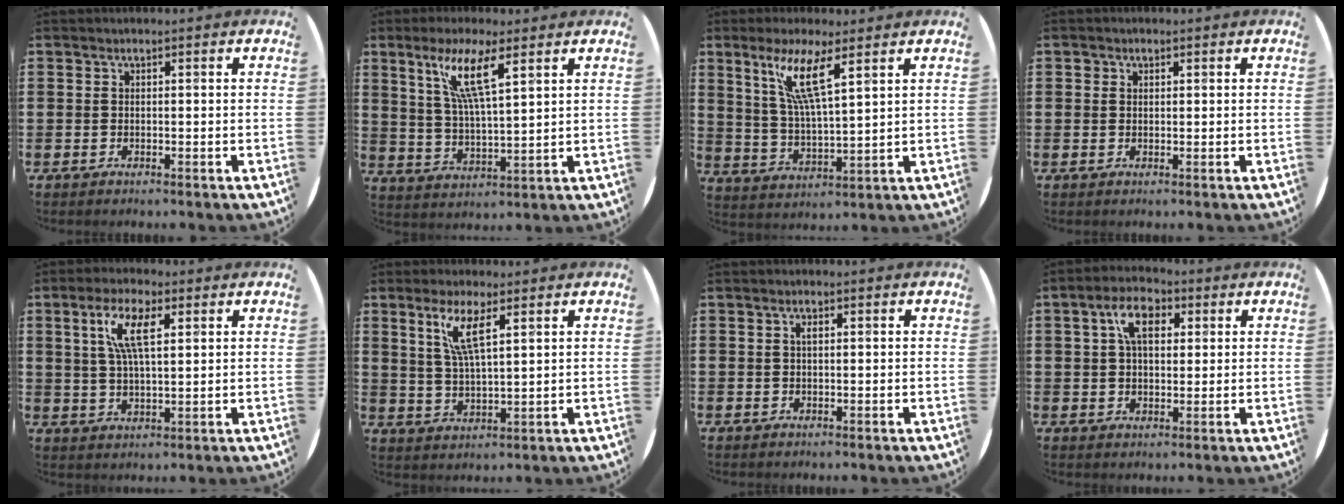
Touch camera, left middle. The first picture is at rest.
{"total": 8.1, "force": [5.2, 1.1, 6.1], "torque": [-0.137, -0.007, 0.089]}
{"total": 7.9, "force": [5.2, 0.9, 5.9], "torque": [-0.132, -0.011, 0.089]}
{"total": 0.8, "force": [0.4, 0.6, 0.2], "torque": [0.003, 0.001, 0.006]}
{"total": 7.5, "force": [3.5, 2.4, 6.2], "torque": [-0.127, 0.009, 0.058]}
{"total": 6.1, "force": [3.5, 1.2, 4.8], "torque": [-0.106, 0.003, 0.060]}
{"total": 1.0, "force": [0.3, 0.4, 0.8], "torque": [-0.017, 0.003, 0.006]}
{"total": 6.1, "force": [2.7, 3.3, 4.4], "torque": [-0.081, 0.011, 0.042]}